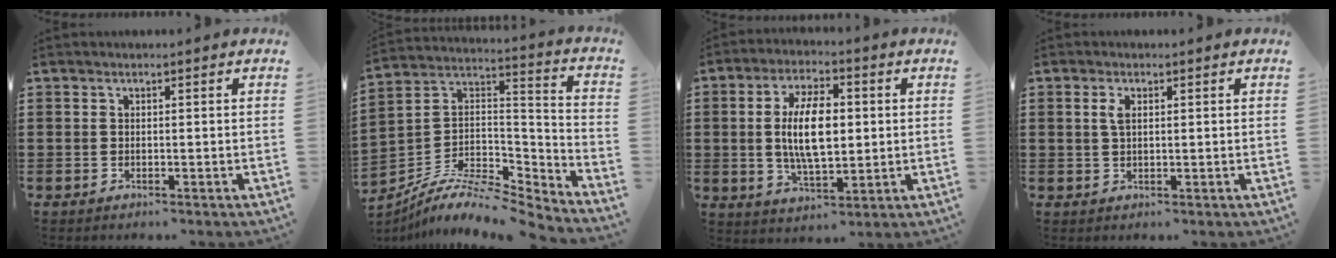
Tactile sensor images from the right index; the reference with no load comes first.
{"total": 8.5, "force": [-6.9, 2.6, 4.4], "torque": [-0.090, -0.002, -0.138]}
{"total": 10.1, "force": [0.6, 4.3, 9.1], "torque": [-0.168, 0.001, 0.005]}
{"total": 0.7, "force": [0.2, 0.3, 0.6], "torque": [-0.012, 0.002, 0.003]}